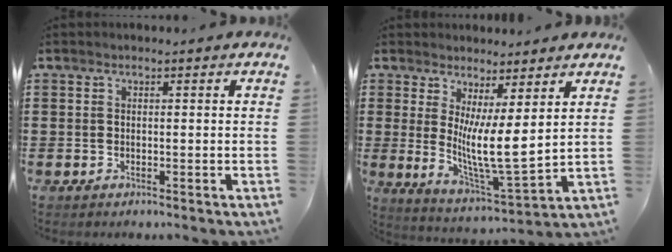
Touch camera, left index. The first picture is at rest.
{"total": 8.4, "force": [2.7, 1.5, 7.8], "torque": [-0.142, -0.031, 0.047]}